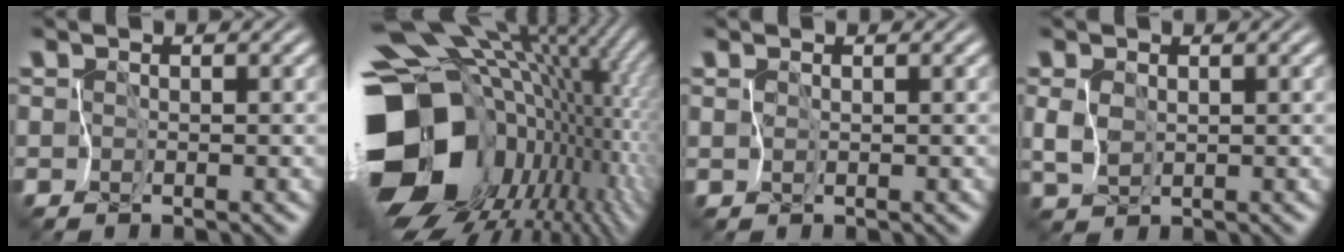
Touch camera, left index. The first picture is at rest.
{"total": 18.6, "force": [-1.2, 13.1, 13.1], "torque": [-0.287, -0.021, 0.003]}
{"total": 0.0}
{"total": 0.9, "force": [0.3, 0.5, 0.6], "torque": [-0.043, -0.007, 0.026]}